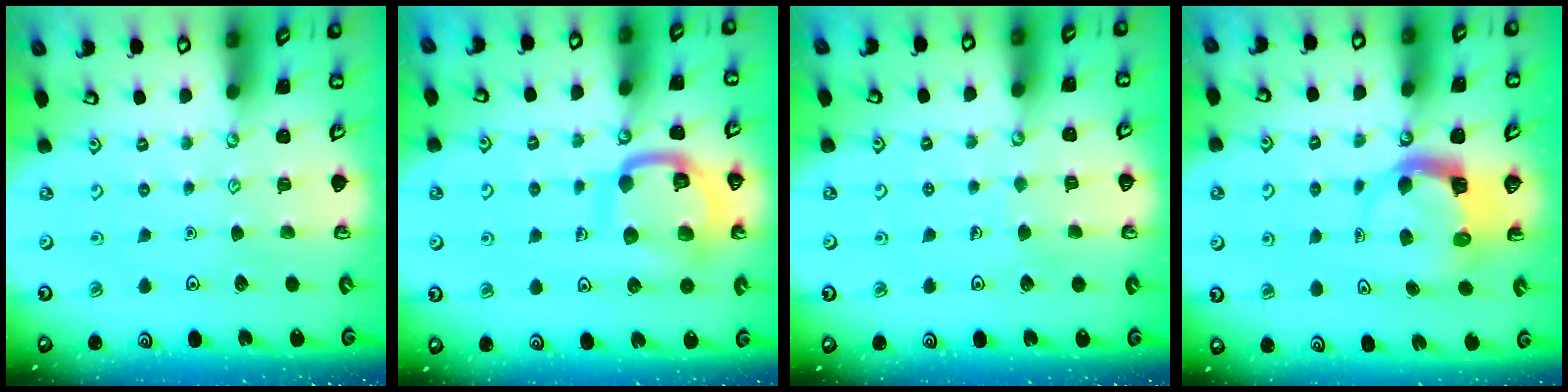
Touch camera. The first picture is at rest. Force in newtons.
{"total": 14.0, "press": 13.9, "slide": 1.4}
{"total": 2.3, "press": 2.3, "slide": 0.1}
{"total": 4.1, "press": 4.1, "slide": 0.3}